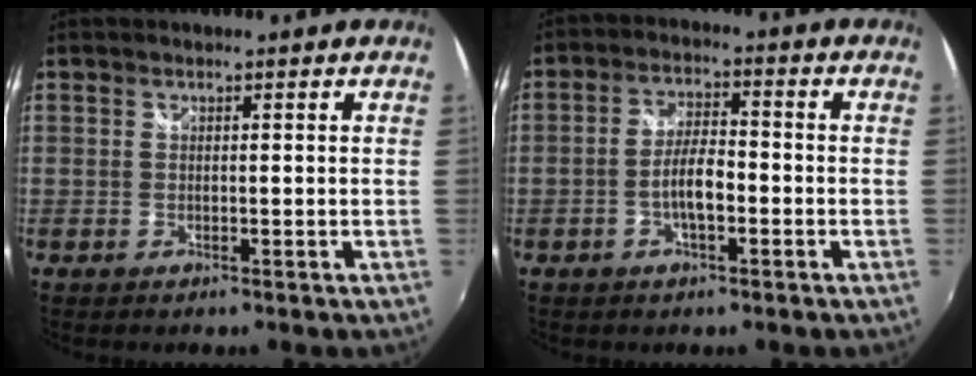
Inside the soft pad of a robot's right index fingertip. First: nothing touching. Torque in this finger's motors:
{"motor_torque": [1.19, -0.37, 0.51, 0.12]}